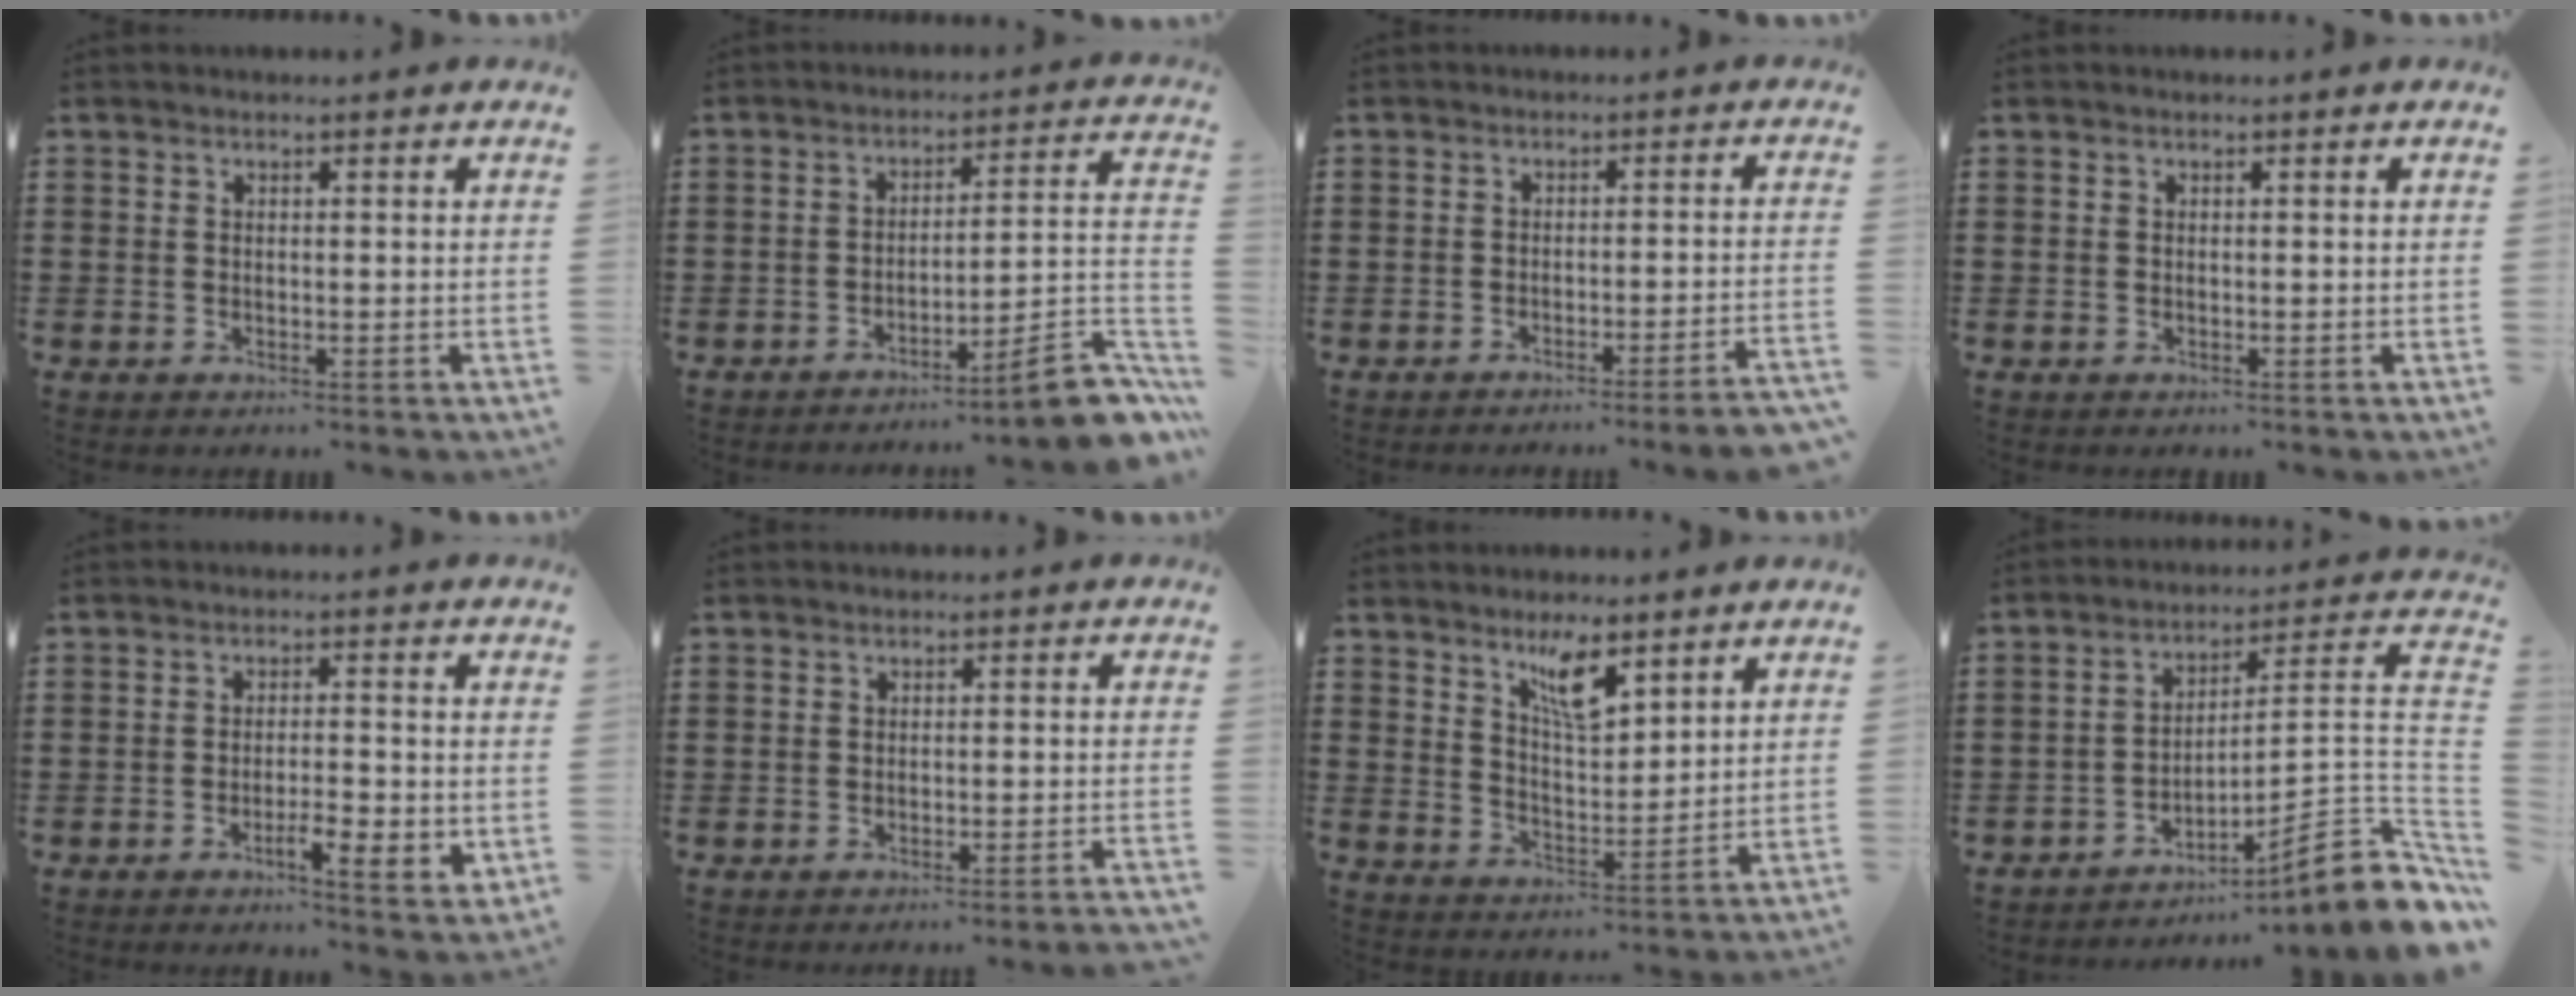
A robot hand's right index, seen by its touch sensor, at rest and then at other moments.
{"total": 9.4, "force": [-6.7, 0.9, 6.6], "torque": [-0.094, 0.014, -0.123]}
{"total": 2.8, "force": [-2.4, -0.6, 1.3], "torque": [-0.021, -0.006, -0.048]}
{"total": 0.0}
{"total": 4.9, "force": [-2.2, 1.1, 4.2], "torque": [-0.065, -0.002, -0.037]}
{"total": 1.7, "force": [-1.5, -0.4, 0.7], "torque": [-0.012, 0.000, -0.029]}
{"total": 6.4, "force": [4.4, 1.8, 4.3], "torque": [-0.080, -0.009, 0.073]}
{"total": 10.5, "force": [-5.4, 0.7, 8.9], "torque": [-0.124, -0.013, -0.105]}